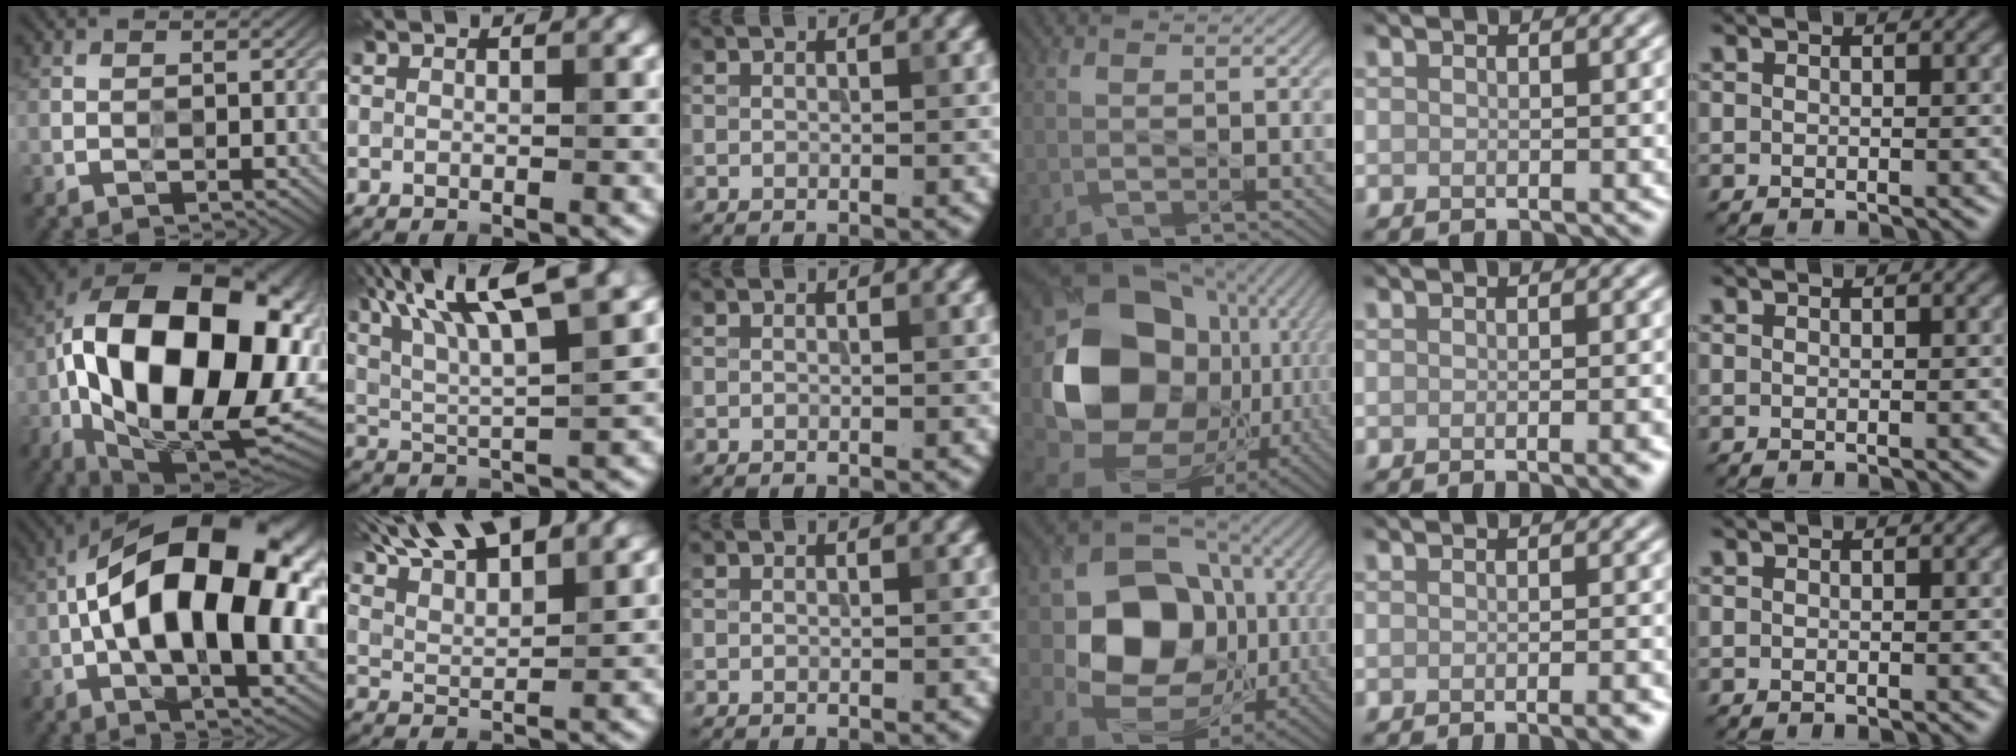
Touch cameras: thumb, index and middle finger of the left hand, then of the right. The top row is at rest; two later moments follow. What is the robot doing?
{"motion": "wipe", "object": "compact mirror"}